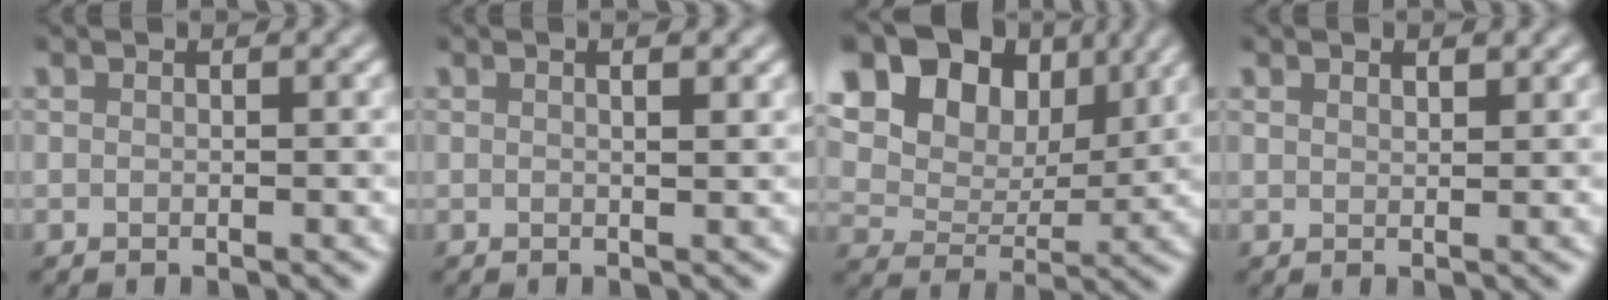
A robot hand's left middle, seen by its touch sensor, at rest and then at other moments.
{"total": 1.3, "force": [0.6, 0.4, 1.2], "torque": [-0.017, -0.001, 0.004]}
{"total": 15.7, "force": [8.1, 10.3, 8.6], "torque": [-0.155, 0.041, 0.147]}
{"total": 1.0, "force": [0.8, 0.5, 0.5], "torque": [-0.012, -0.001, 0.016]}